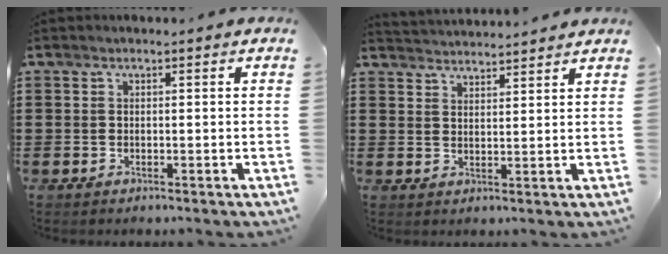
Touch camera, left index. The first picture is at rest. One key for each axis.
{"total": 2.7, "fx": 2.6, "fy": -0.2, "fz": -0.6, "tx": 0.002, "ty": -0.010, "tz": 0.050}